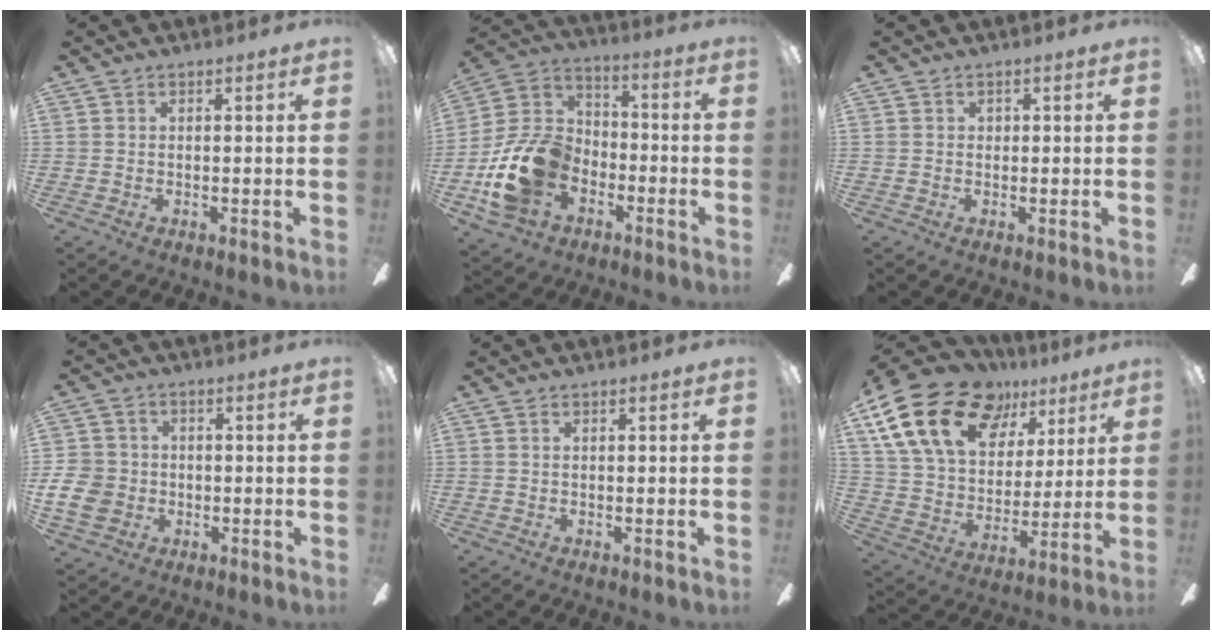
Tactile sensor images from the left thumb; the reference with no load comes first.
{"total": 16.9, "force": [-6.1, 12.7, 9.3], "torque": [-0.194, 0.038, -0.107]}
{"total": 0.8, "force": [0.4, 0.6, 0.0], "torque": [0.001, 0.004, 0.006]}
{"total": 9.2, "force": [-1.2, 8.2, 3.9], "torque": [-0.108, 0.017, -0.021]}
{"total": 0.0}
{"total": 22.6, "force": [12.9, 13.4, 12.7], "torque": [-0.245, -0.063, 0.237]}